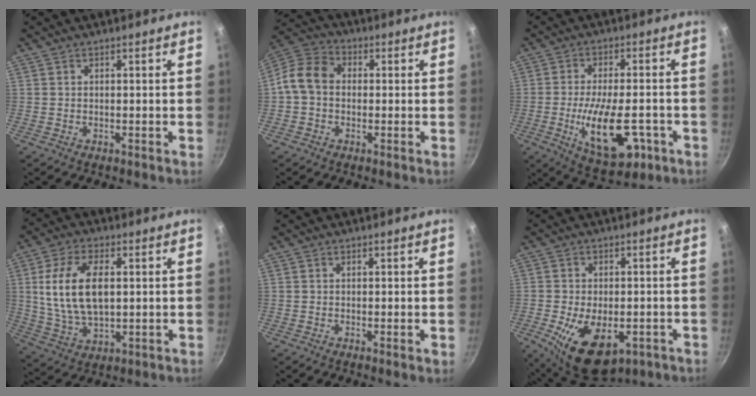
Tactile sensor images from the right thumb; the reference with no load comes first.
{"total": 9.0, "force": [0.0, 6.9, 5.7], "torque": [-0.105, 0.030, -0.013]}
{"total": 14.4, "force": [-4.4, 6.3, 12.2], "torque": [-0.197, 0.004, -0.059]}
{"total": 14.5, "force": [2.2, 7.8, 12.0], "torque": [-0.228, -0.001, 0.048]}
{"total": 1.1, "force": [0.0, 0.2, 1.1], "torque": [-0.020, -0.005, -0.001]}
{"total": 14.0, "force": [-5.0, 7.8, 10.4], "torque": [-0.178, 0.000, -0.062]}